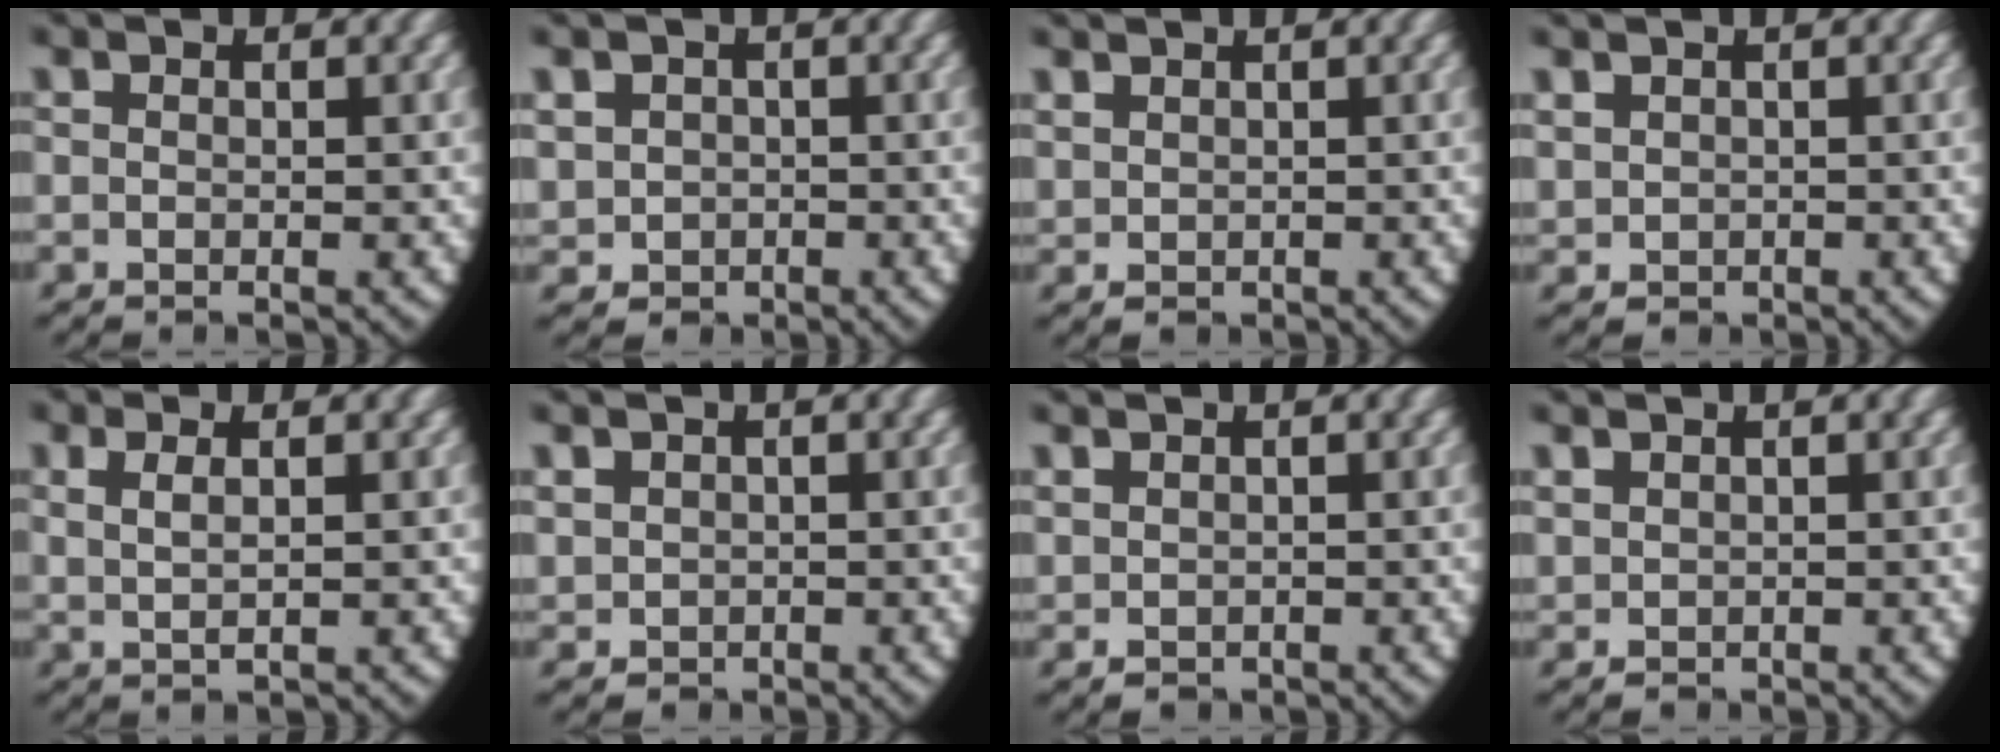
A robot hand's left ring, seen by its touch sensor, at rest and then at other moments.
{"total": 4.9, "force": [-0.3, 4.7, 1.6], "torque": [-0.047, -0.023, 0.003]}
{"total": 1.0, "force": [0.6, 0.8, 0.3], "torque": [-0.018, -0.011, 0.026]}
{"total": 2.0, "force": [0.4, 1.8, 0.6], "torque": [-0.028, -0.016, 0.022]}
{"total": 2.4, "force": [1.0, 0.9, 2.0], "torque": [-0.044, 0.002, 0.022]}
{"total": 2.3, "force": [0.4, 2.1, 0.7], "torque": [-0.031, -0.018, 0.021]}
{"total": 0.9, "force": [0.2, 0.8, 0.3], "torque": [-0.015, -0.013, 0.019]}
{"total": 1.1, "force": [0.7, 0.8, 0.3], "torque": [-0.020, -0.011, 0.027]}